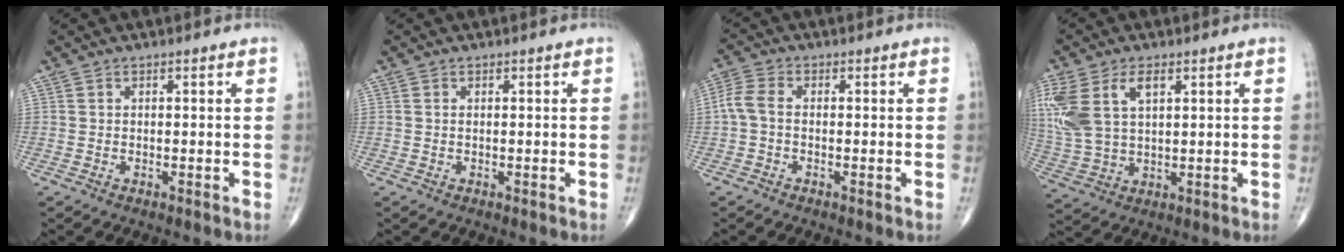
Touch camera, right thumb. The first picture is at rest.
{"total": 0.0}
{"total": 4.1, "force": [-0.4, 2.5, 3.3], "torque": [-0.080, 0.011, -0.017]}
{"total": 14.7, "force": [5.0, 8.4, 10.9], "torque": [-0.265, -0.002, 0.107]}